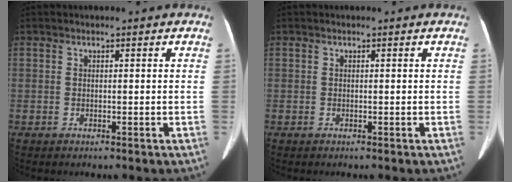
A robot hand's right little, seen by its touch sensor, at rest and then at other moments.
{"total": 0.0}